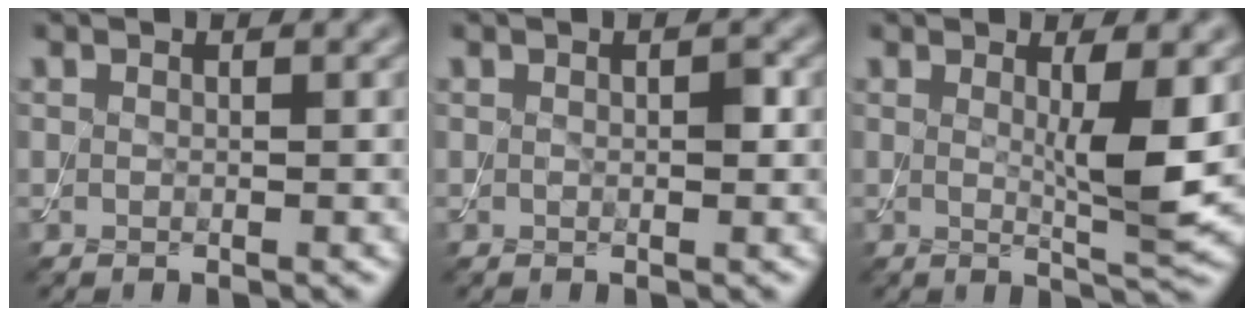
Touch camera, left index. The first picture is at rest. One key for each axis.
{"total": 1.0, "fx": 0.1, "fy": 0.4, "fz": 1.0, "tx": -0.016, "ty": -0.002, "tz": 0.002}
{"total": 4.4, "fx": 0.7, "fy": 0.6, "fz": 4.3, "tx": -0.065, "ty": -0.014, "tz": 0.012}